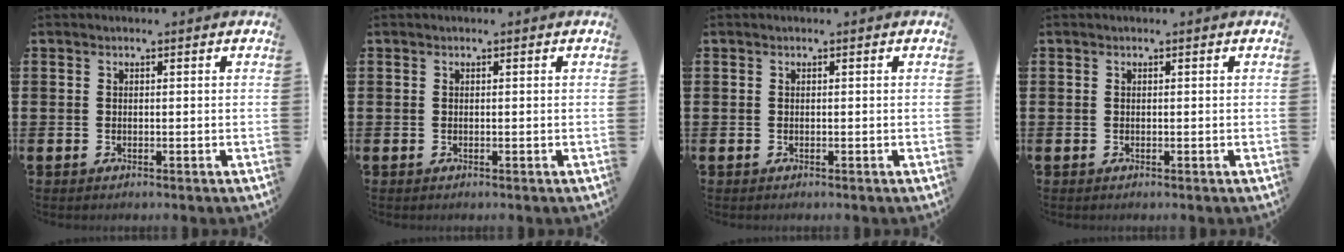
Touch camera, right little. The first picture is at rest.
{"total": 0.0}
{"total": 0.0}
{"total": 0.0}